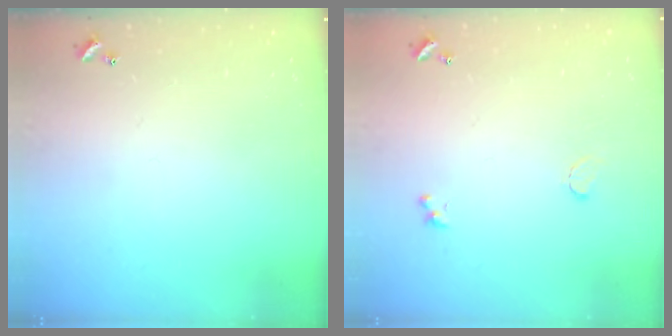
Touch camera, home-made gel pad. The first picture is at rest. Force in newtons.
{"total": 1.3, "press": 1.2, "slide": 0.6}